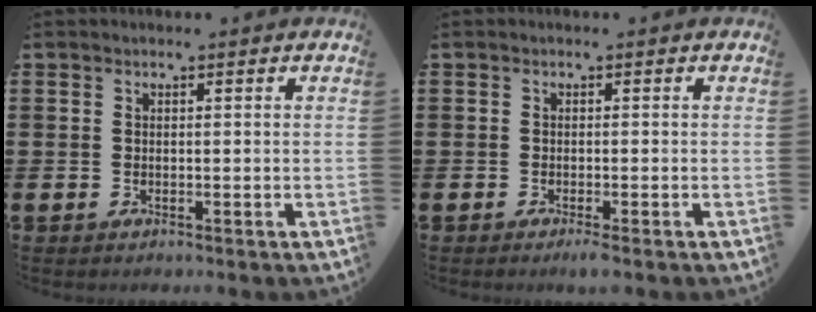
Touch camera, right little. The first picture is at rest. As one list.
[{"total": 1.2, "force": [-0.7, 0.1, 1.0], "torque": [-0.016, -0.003, -0.012]}]